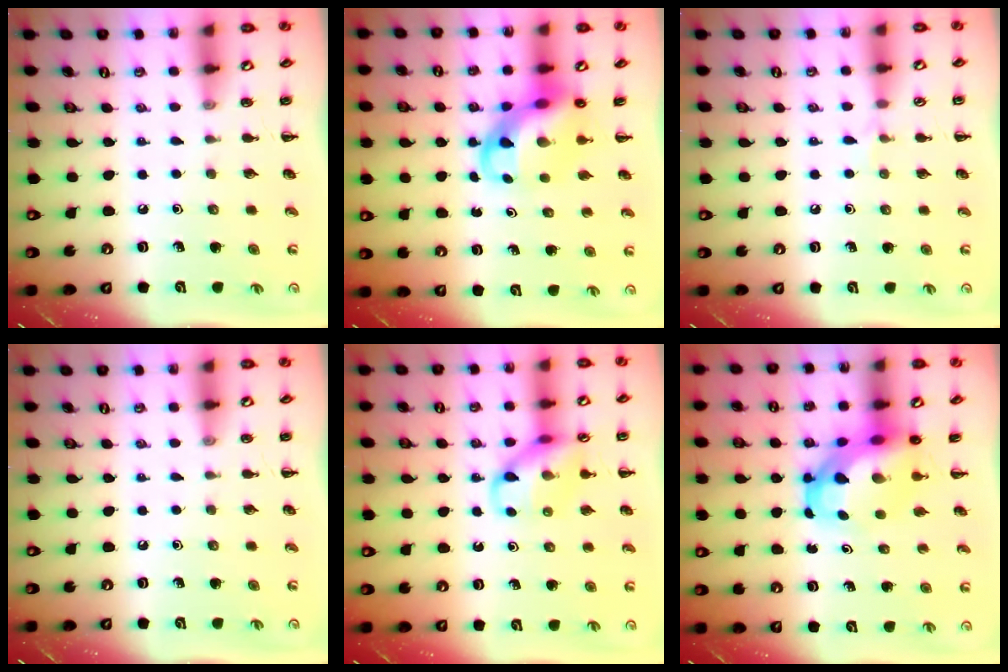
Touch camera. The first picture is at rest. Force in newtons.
{"total": 8.5, "press": 8.2, "slide": 2.2}
{"total": 4.0, "press": 3.7, "slide": 1.3}
{"total": 0.0}
{"total": 12.0, "press": 11.9, "slide": 1.8}
{"total": 6.4, "press": 6.2, "slide": 1.8}